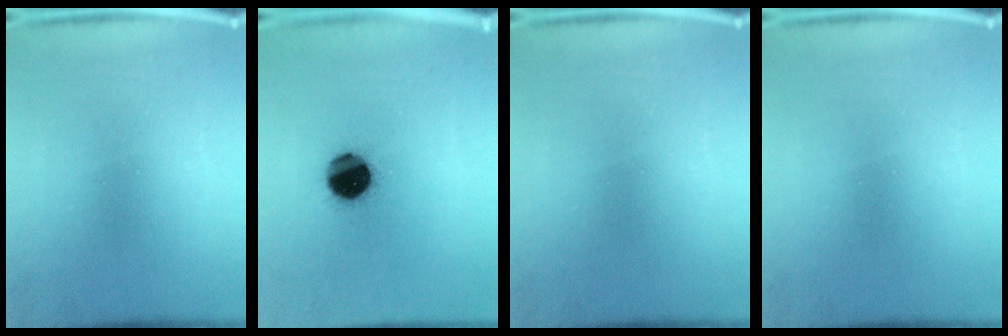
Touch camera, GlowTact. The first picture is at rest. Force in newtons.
{"total": 13.0}
{"total": 0.0}
{"total": 0.0}